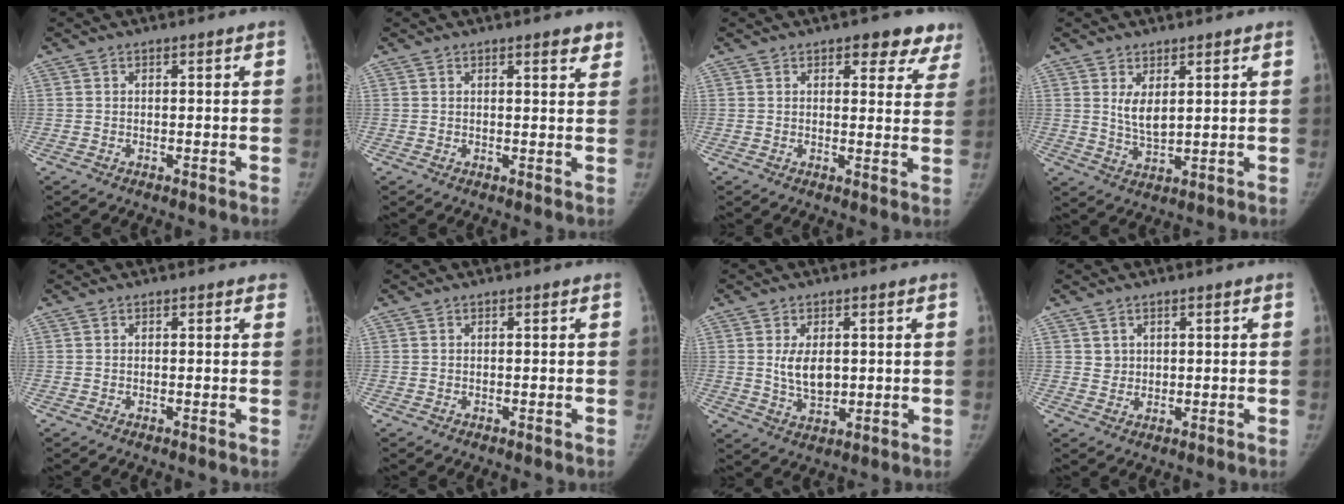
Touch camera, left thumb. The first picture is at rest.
{"total": 2.9, "force": [2.1, 0.8, 1.9], "torque": [-0.012, -0.011, 0.023]}
{"total": 8.3, "force": [5.7, 3.9, 4.5], "torque": [-0.007, -0.025, 0.059]}
{"total": 4.6, "force": [1.7, 2.1, 3.7], "torque": [-0.057, -0.022, 0.041]}
{"total": 0.7, "force": [0.6, 0.4, 0.3], "torque": [0.002, 0.000, 0.001]}
{"total": 0.0}
{"total": 6.2, "force": [0.7, 3.7, 4.9], "torque": [-0.072, -0.013, 0.022]}
{"total": 1.9, "force": [0.9, 1.6, 0.2], "torque": [0.013, -0.007, 0.018]}